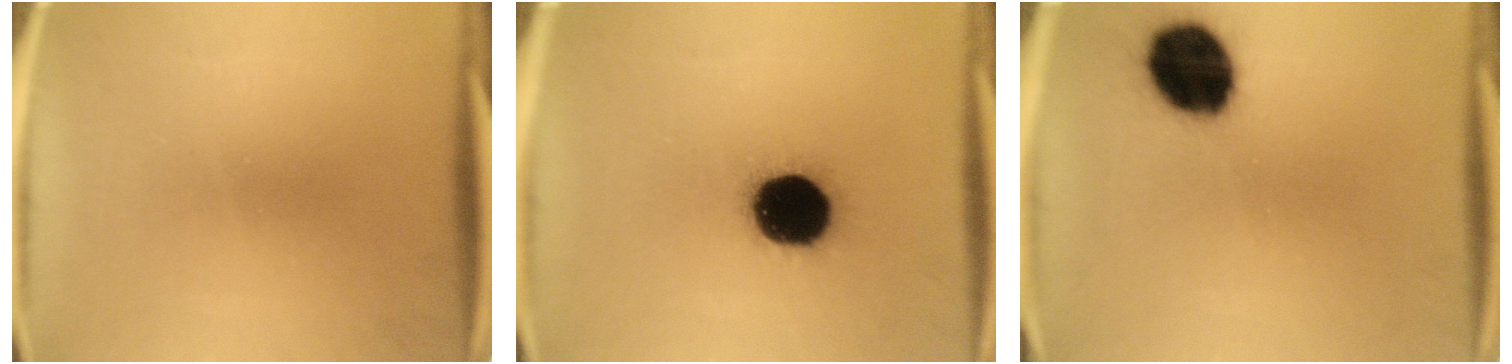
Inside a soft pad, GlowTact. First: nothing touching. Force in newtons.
{"total": 19.4}
{"total": 17.1}